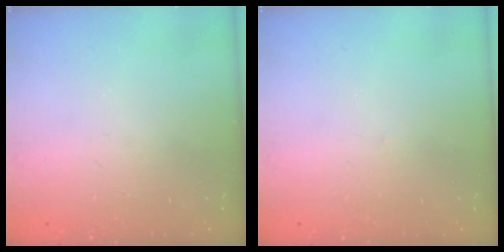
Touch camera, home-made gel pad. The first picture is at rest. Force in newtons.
{"total": 2.7, "press": 2.6, "slide": 0.3}